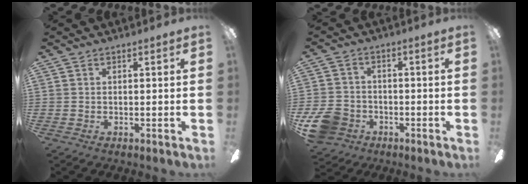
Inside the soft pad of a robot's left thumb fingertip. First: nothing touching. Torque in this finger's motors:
{"motor_torque": [-0.41, 1.24, 0.33, -0.37, 0.02]}